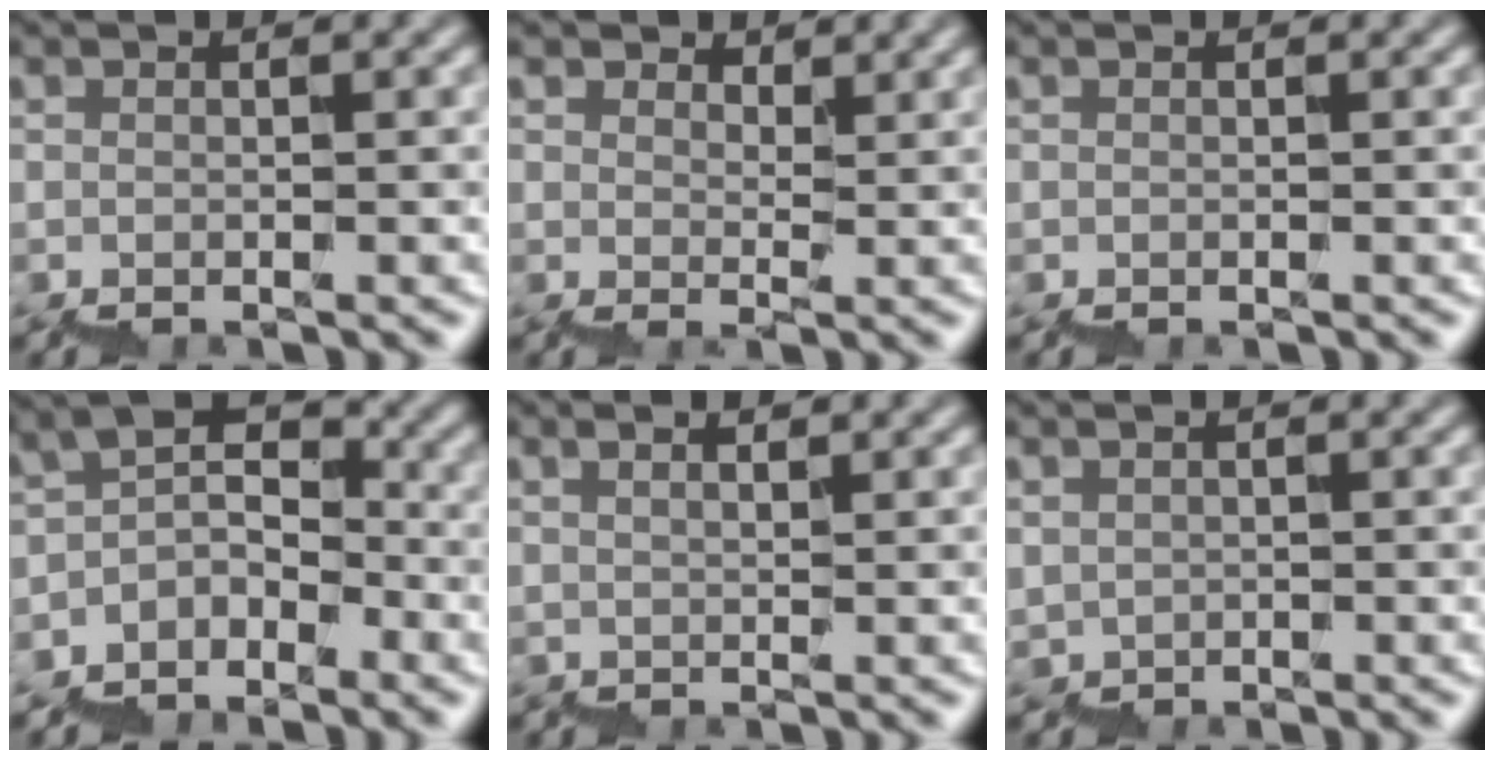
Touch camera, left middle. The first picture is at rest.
{"total": 2.4, "force": [1.9, 1.0, 0.9], "torque": [-0.018, 0.013, 0.030]}
{"total": 0.0}
{"total": 2.5, "force": [-1.3, 1.8, 1.0], "torque": [-0.014, 0.014, -0.030]}
{"total": 1.8, "force": [1.6, 0.1, 0.7], "torque": [0.005, 0.004, 0.031]}
{"total": 1.4, "force": [0.1, -0.2, -1.4], "torque": [0.019, 0.002, 0.011]}